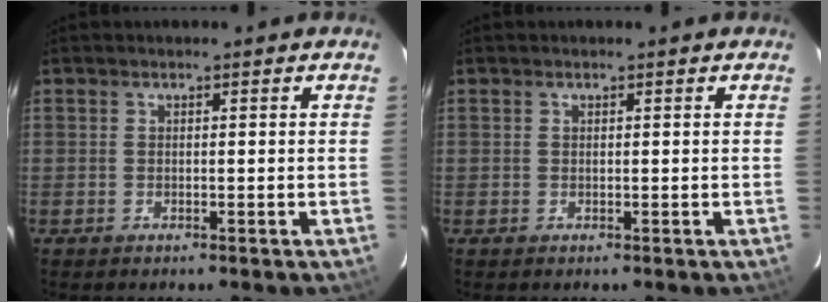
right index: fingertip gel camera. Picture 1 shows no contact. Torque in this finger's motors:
{"motor_torque": [-0.05, 0.13, 0.07, 0.02]}